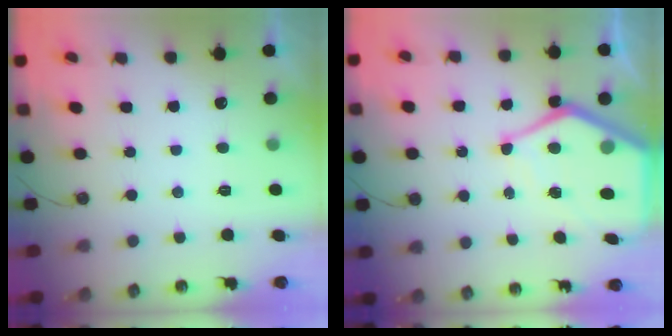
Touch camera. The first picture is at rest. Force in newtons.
{"total": 14.0, "press": 13.9, "slide": 1.3}